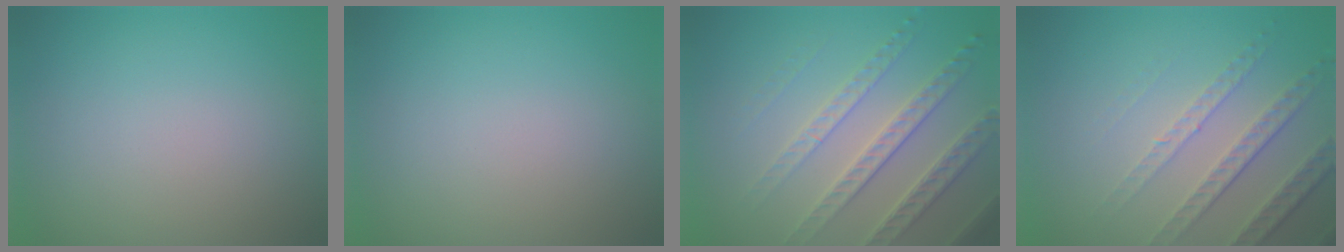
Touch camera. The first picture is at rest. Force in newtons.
{"total": 0.0}
{"total": 4.7, "press": 4.0, "slide": 2.4}
{"total": 4.6, "press": 3.2, "slide": 3.3}